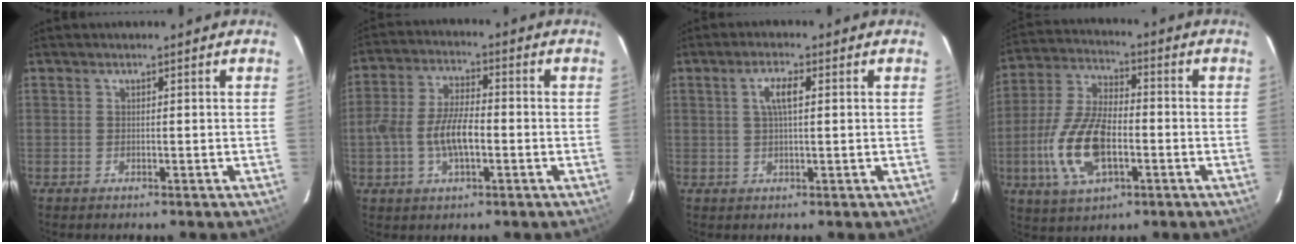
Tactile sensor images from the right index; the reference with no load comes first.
{"total": 9.1, "force": [-2.2, 3.9, 8.0], "torque": [-0.160, 0.007, -0.039]}
{"total": 3.7, "force": [0.9, 1.0, 3.4], "torque": [-0.068, 0.008, 0.018]}
{"total": 14.9, "force": [-4.1, 7.0, 12.5], "torque": [-0.271, -0.001, -0.075]}